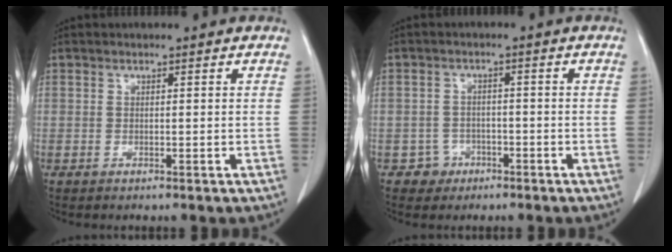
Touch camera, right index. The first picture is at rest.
{"total": 3.2, "force": [-1.6, 2.8, -0.4], "torque": [0.015, 0.017, -0.025]}